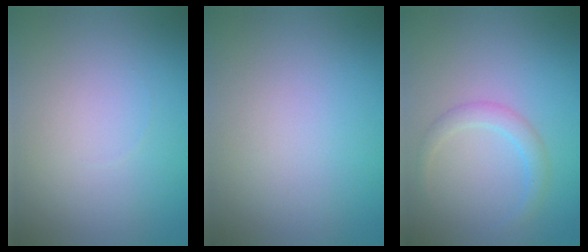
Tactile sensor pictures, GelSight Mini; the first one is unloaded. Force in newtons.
{"total": 0.0}
{"total": 1.9, "press": 1.9, "slide": 0.2}